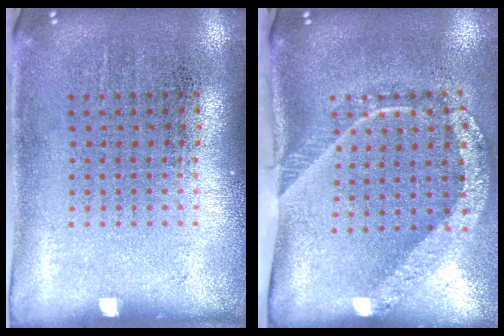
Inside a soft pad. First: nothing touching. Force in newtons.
{"total": 2.4, "press": 1.7, "slide": 1.7}